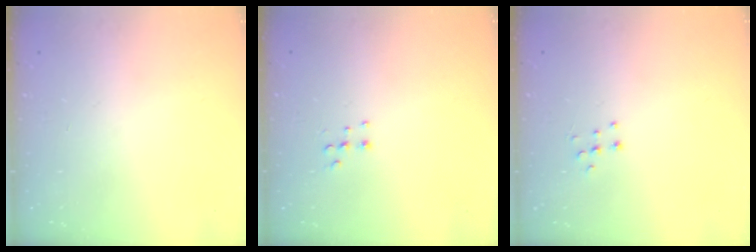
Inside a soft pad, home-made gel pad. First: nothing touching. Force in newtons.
{"total": 5.3, "press": 5.2, "slide": 0.5}
{"total": 3.7, "press": 3.7, "slide": 0.2}